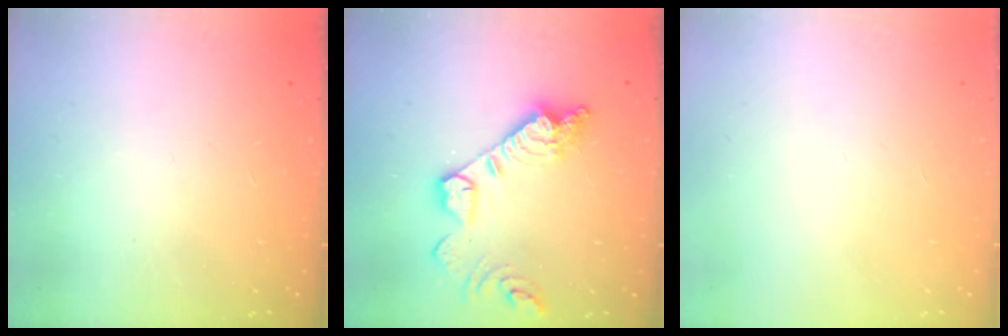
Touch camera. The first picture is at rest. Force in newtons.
{"total": 15.8, "press": 15.7, "slide": 1.4}
{"total": 0.0}